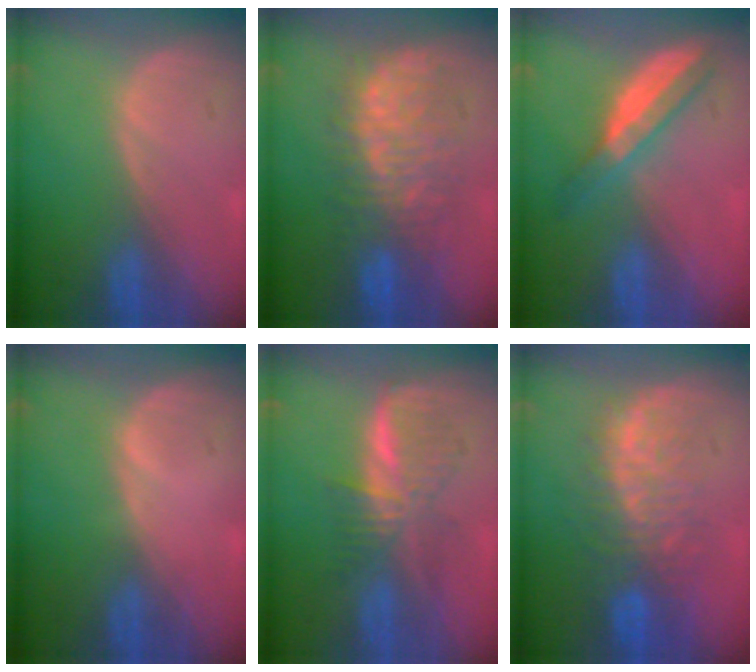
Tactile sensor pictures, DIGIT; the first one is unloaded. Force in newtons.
{"total": 9.1, "press": 9.1, "slide": 0.6}
{"total": 6.2, "press": 5.4, "slide": 3.1}
{"total": 0.5, "press": 0.1, "slide": 0.5}
{"total": 6.0, "press": 6.0, "slide": 0.1}
{"total": 9.7, "press": 8.5, "slide": 4.7}